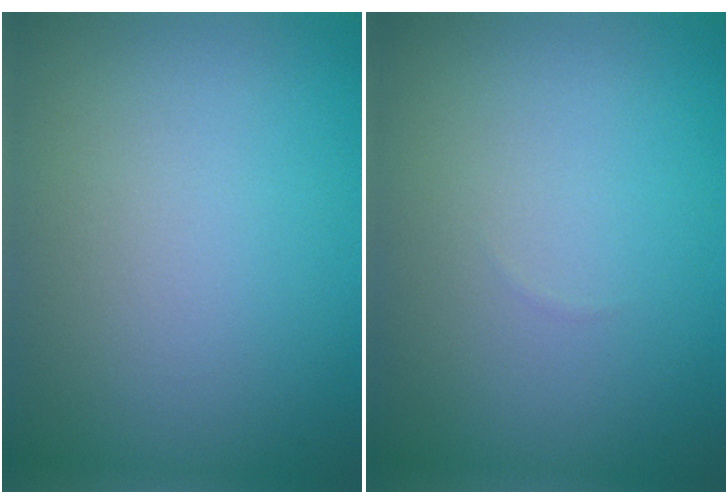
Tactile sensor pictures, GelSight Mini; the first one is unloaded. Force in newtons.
{"total": 0.0}